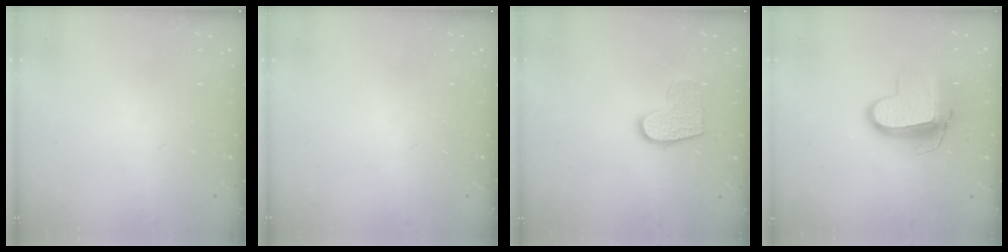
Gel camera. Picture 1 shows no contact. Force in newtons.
{"total": 0.0}
{"total": 9.8, "press": 9.8, "slide": 0.3}
{"total": 11.7, "press": 11.6, "slide": 1.3}